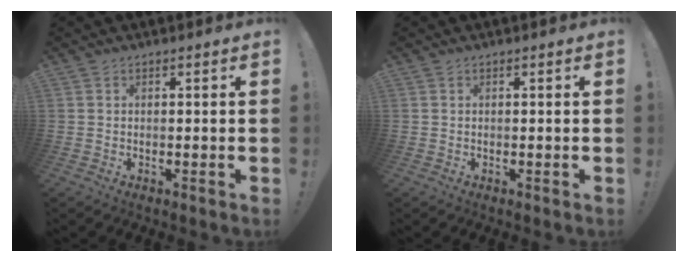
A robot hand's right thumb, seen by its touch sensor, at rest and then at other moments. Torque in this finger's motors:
{"motor_torque": [-0.12, -0.05, 0.23, -0.24, 0.06]}